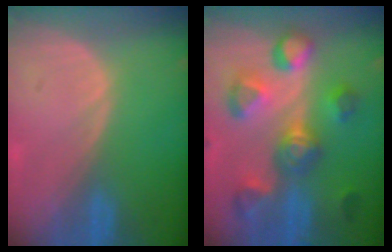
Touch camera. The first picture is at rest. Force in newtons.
{"total": 9.5, "press": 9.4, "slide": 1.2}